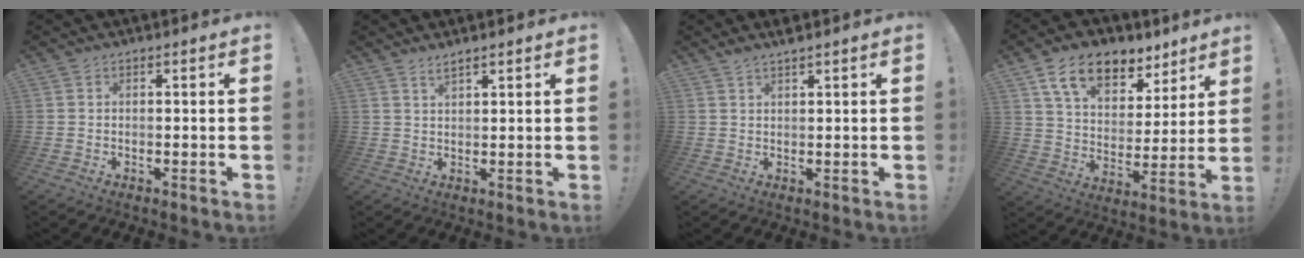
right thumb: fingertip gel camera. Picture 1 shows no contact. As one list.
[{"total": 2.4, "force": [2.1, 0.3, 1.2], "torque": [-0.020, -0.014, 0.036]}, {"total": 2.5, "force": [2.2, 0.0, 1.1], "torque": [-0.015, -0.015, 0.039]}, {"total": 15.5, "force": [10.1, 8.8, 7.8], "torque": [-0.139, -0.054, 0.186]}]